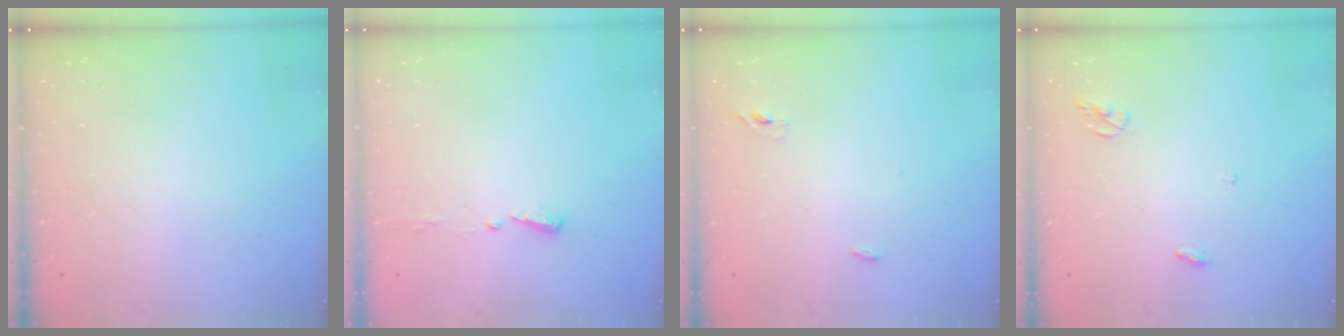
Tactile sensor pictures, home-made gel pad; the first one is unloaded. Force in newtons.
{"total": 4.7, "press": 4.7, "slide": 0.4}
{"total": 2.9, "press": 2.7, "slide": 1.0}
{"total": 3.7, "press": 3.7, "slide": 0.1}